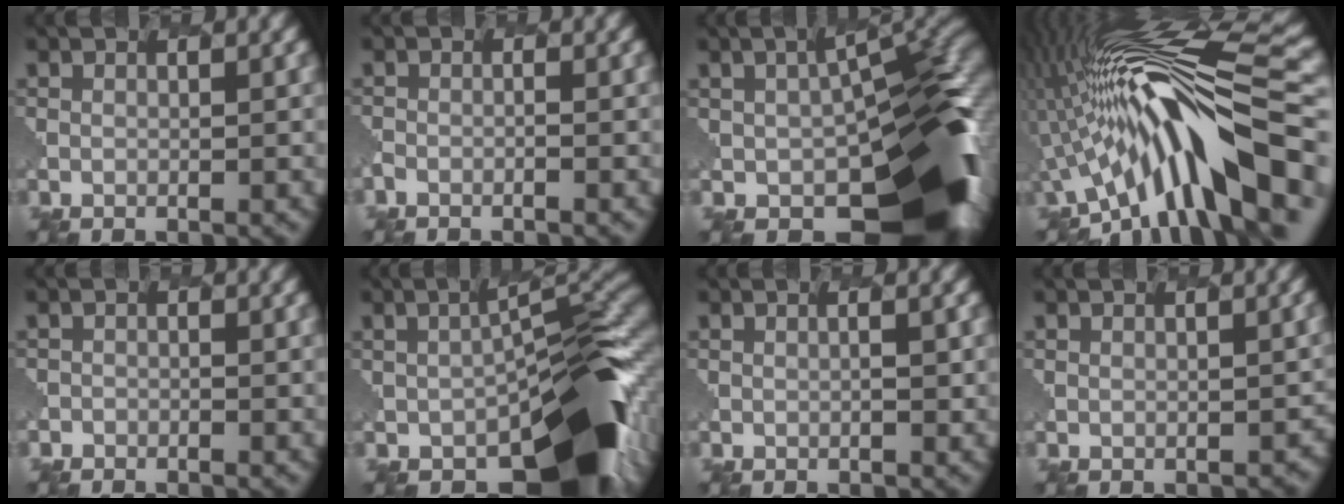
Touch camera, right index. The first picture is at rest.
{"total": 2.2, "force": [-2.2, 0.1, -0.4], "torque": [-0.005, -0.001, -0.038]}
{"total": 13.5, "force": [-2.9, 7.7, 10.7], "torque": [-0.154, -0.021, -0.041]}
{"total": 10.5, "force": [-4.2, 3.2, 9.1], "torque": [-0.163, 0.033, -0.090]}
{"total": 2.7, "force": [-2.3, 0.7, -1.1], "torque": [0.008, -0.004, -0.034]}
{"total": 10.8, "force": [-4.6, 5.1, 8.3], "torque": [-0.117, -0.018, -0.085]}
{"total": 0.0}
{"total": 2.0, "force": [-0.7, 1.2, 1.5], "torque": [-0.028, -0.013, -0.001]}